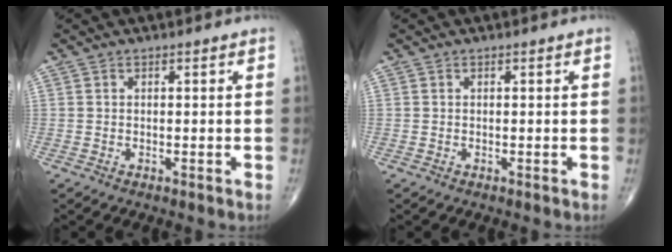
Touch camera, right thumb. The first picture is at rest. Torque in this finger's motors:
{"motor_torque": [0.00, 0.00, 0.00, 0.00, 0.00]}